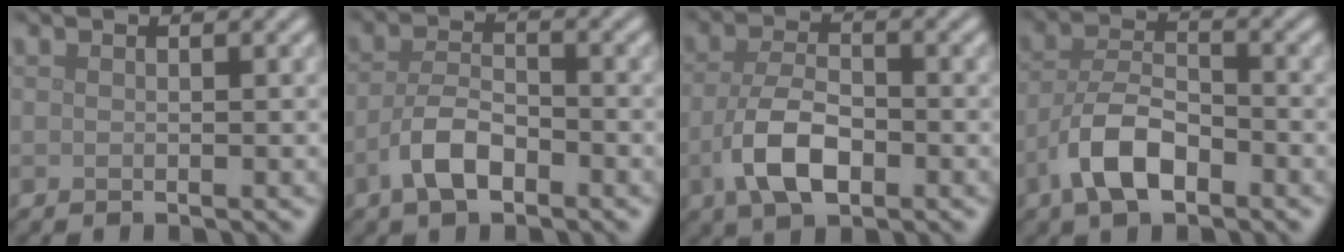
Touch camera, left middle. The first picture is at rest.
{"total": 3.9, "force": [-2.0, 1.8, 2.8], "torque": [-0.056, 0.005, -0.043]}
{"total": 5.3, "force": [-1.9, 2.7, 4.2], "torque": [-0.089, -0.002, -0.039]}
{"total": 5.5, "force": [-2.8, 2.6, 3.9], "torque": [-0.071, 0.006, -0.059]}